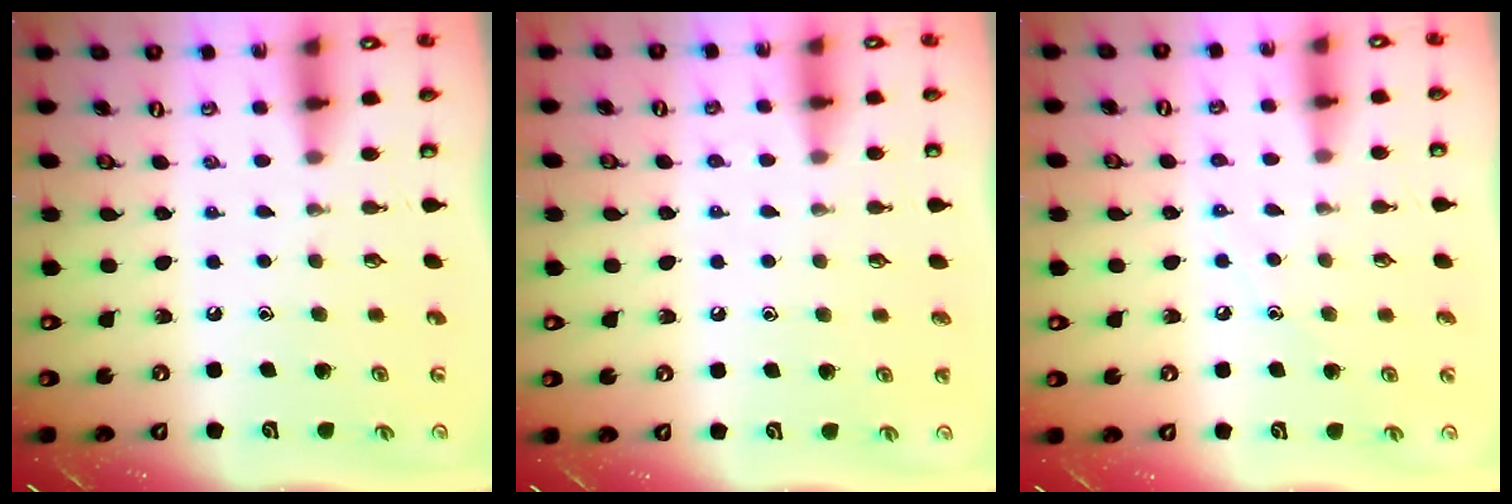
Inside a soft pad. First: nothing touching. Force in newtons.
{"total": 5.4, "press": 5.4, "slide": 0.6}
{"total": 4.6, "press": 4.6, "slide": 0.5}